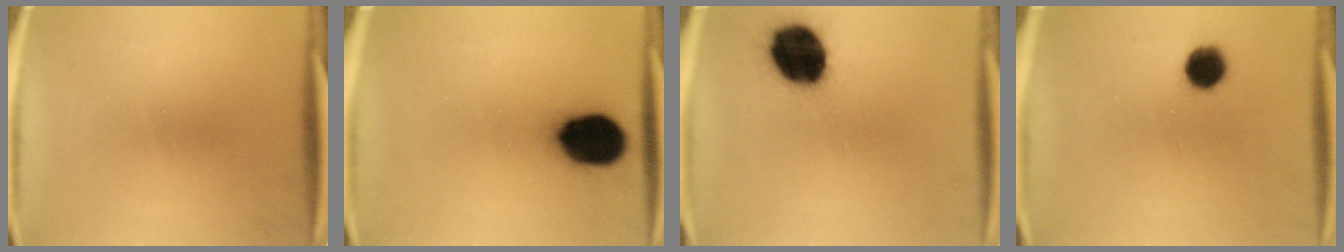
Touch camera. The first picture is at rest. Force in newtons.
{"total": 16.0}
{"total": 16.8}
{"total": 6.8}